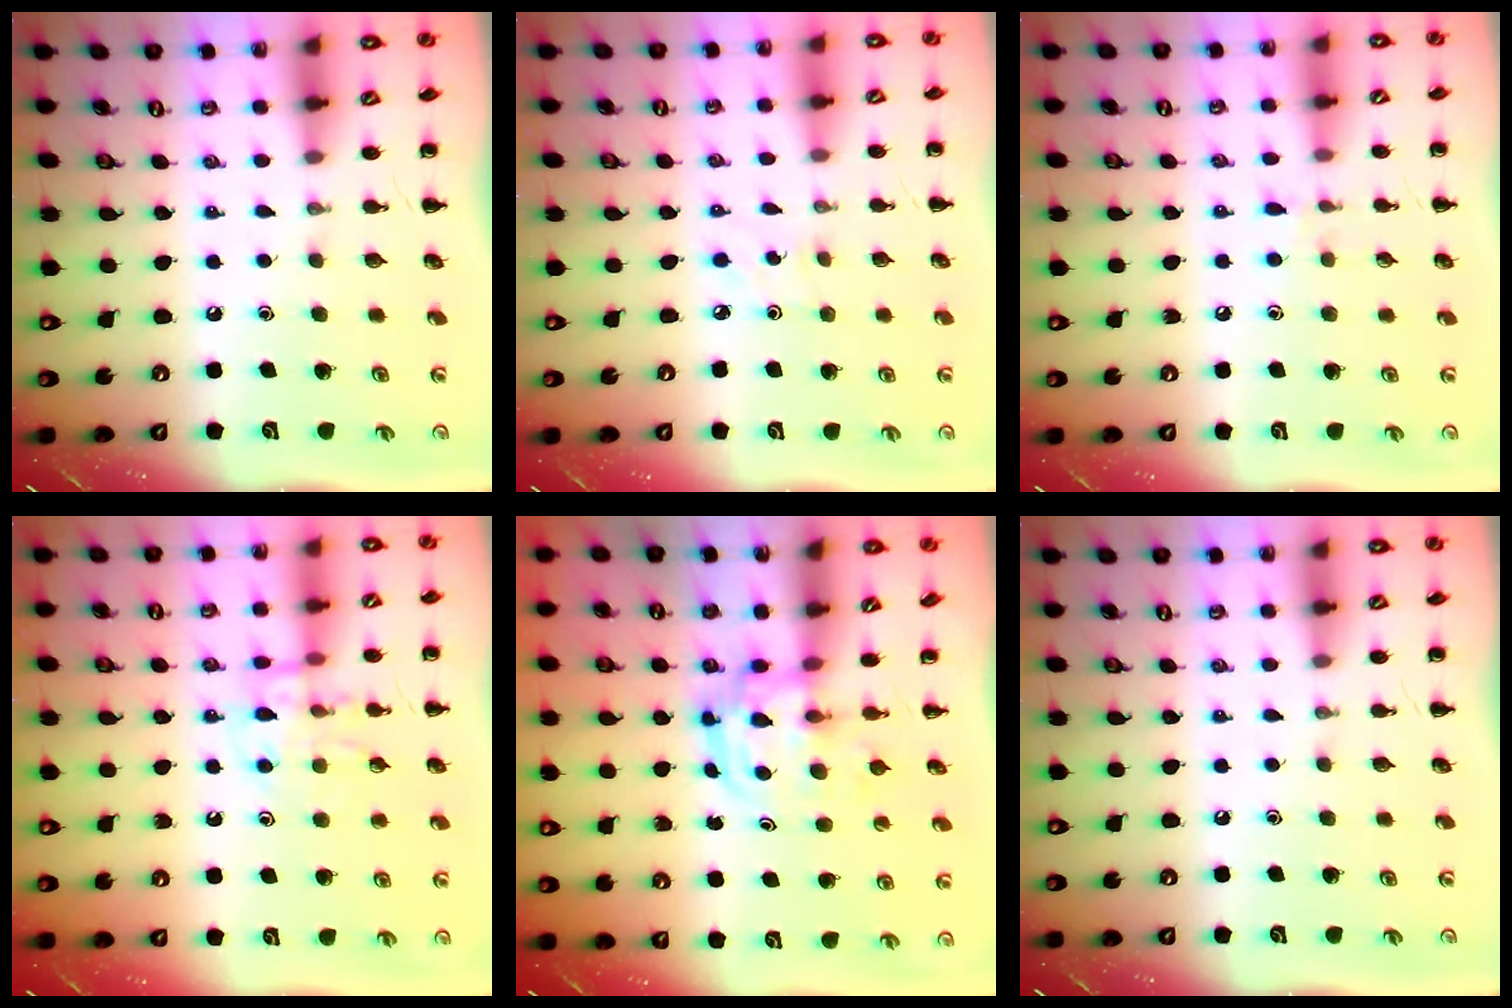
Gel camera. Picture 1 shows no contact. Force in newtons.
{"total": 2.1, "press": 2.0, "slide": 0.7}
{"total": 6.0, "press": 5.6, "slide": 2.2}
{"total": 12.4, "press": 12.4, "slide": 0.9}
{"total": 2.9, "press": 2.9, "slide": 0.3}
{"total": 0.0}